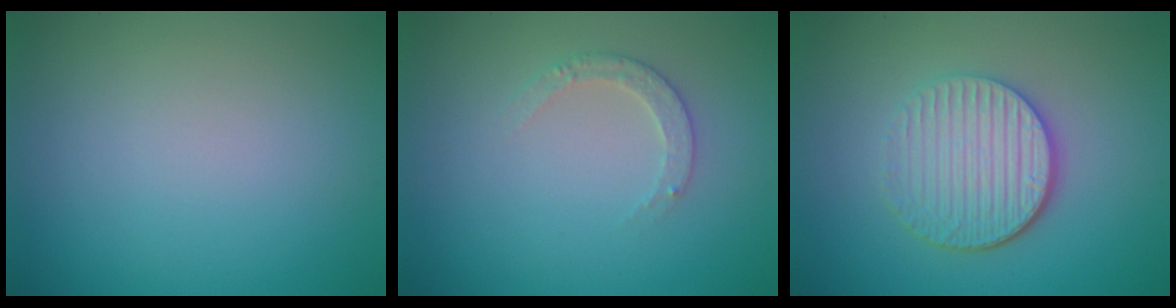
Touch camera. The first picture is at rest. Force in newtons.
{"total": 1.8, "press": 1.8, "slide": 0.4}
{"total": 4.7, "press": 3.7, "slide": 3.0}